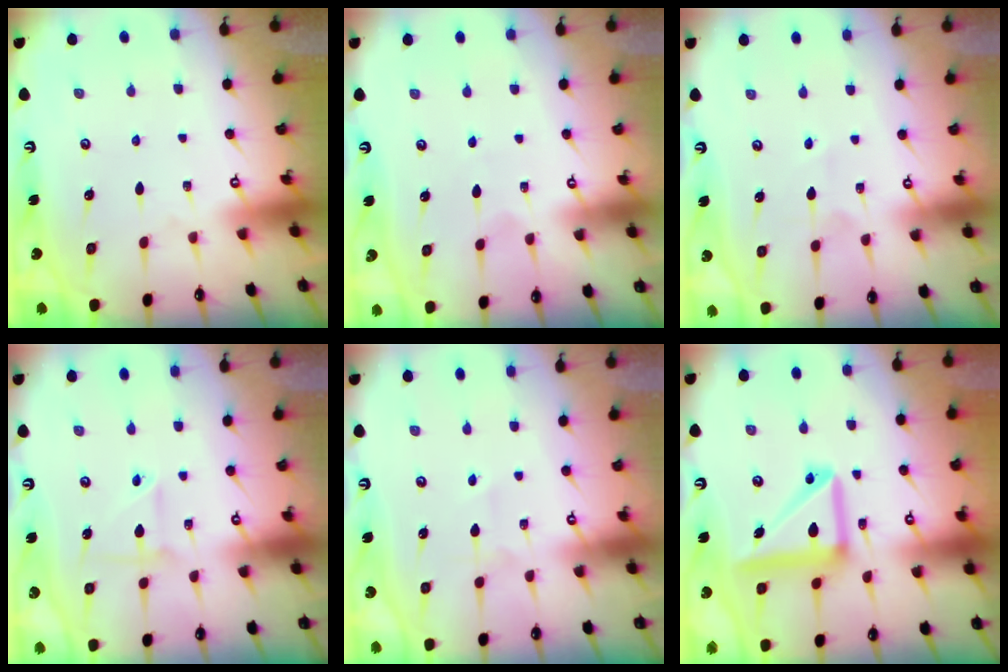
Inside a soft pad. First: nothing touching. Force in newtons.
{"total": 2.7, "press": 2.7, "slide": 0.3}
{"total": 3.7, "press": 3.5, "slide": 1.1}
{"total": 3.2, "press": 3.2, "slide": 0.2}
{"total": 2.0, "press": 1.8, "slide": 0.9}
{"total": 14.4, "press": 14.2, "slide": 2.3}